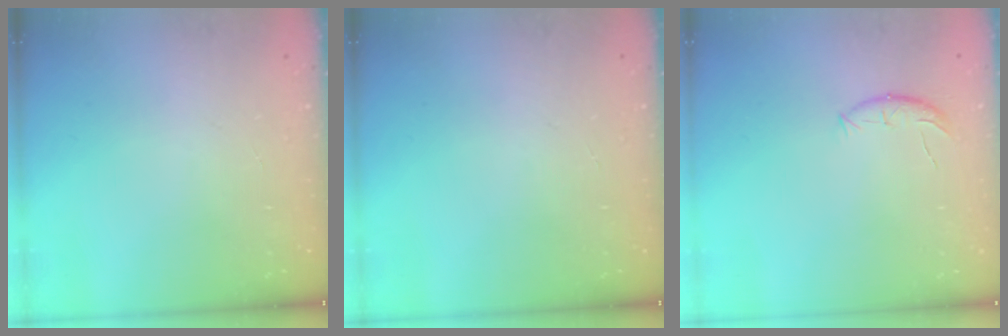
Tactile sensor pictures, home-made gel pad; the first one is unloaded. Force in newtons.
{"total": 0.0}
{"total": 7.7, "press": 7.6, "slide": 1.5}